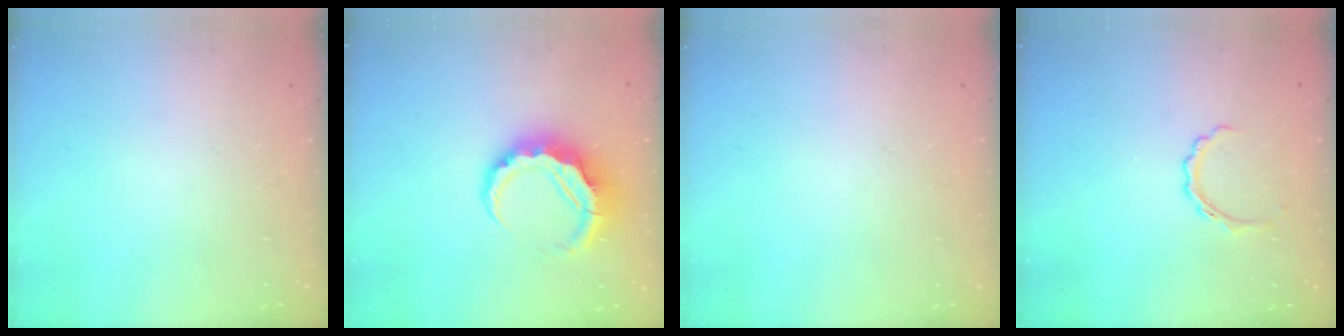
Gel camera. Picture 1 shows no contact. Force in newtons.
{"total": 9.1, "press": 9.0, "slide": 1.5}
{"total": 0.0}
{"total": 4.3, "press": 4.2, "slide": 0.9}